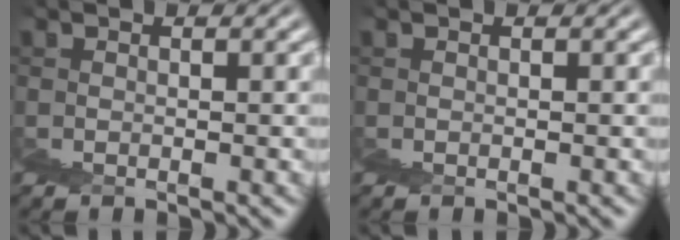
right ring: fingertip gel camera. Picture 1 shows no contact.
{"total": 0.0}